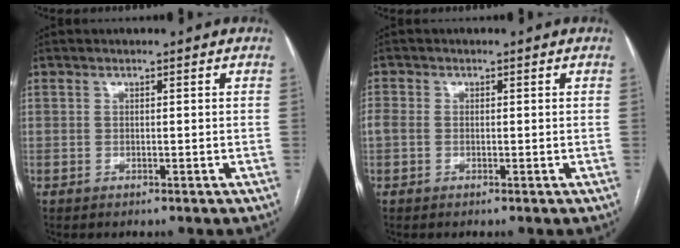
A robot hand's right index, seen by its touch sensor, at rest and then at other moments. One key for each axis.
{"total": 2.2, "fx": -0.1, "fy": 1.7, "fz": 1.3, "tx": -0.045, "ty": 0.013, "tz": 0.000}